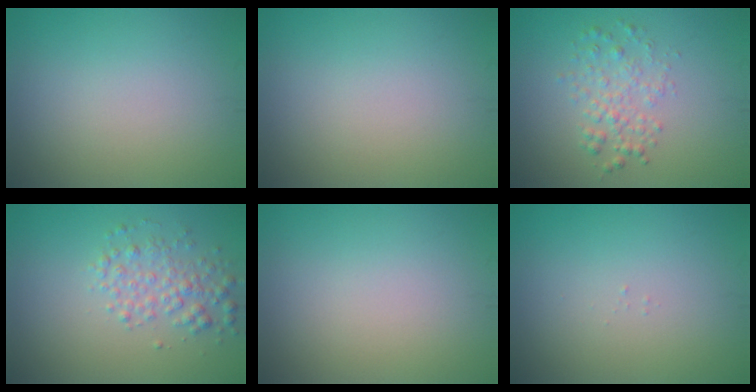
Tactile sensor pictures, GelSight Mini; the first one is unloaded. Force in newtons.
{"total": 0.0}
{"total": 2.5, "press": 2.5, "slide": 0.0}
{"total": 2.8, "press": 2.8, "slide": 0.1}
{"total": 0.0}
{"total": 0.0}